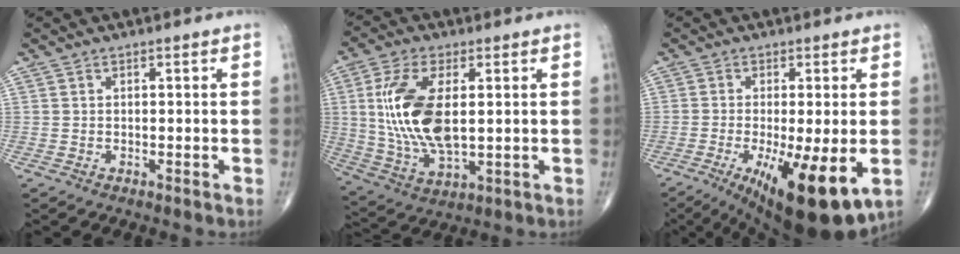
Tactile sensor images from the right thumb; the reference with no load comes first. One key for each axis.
{"total": 15.6, "fx": 1.9, "fy": 7.4, "fz": 13.6, "tx": -0.281, "ty": -0.011, "tz": 0.043}
{"total": 15.5, "fx": -4.7, "fy": 4.1, "fz": 14.2, "tx": -0.201, "ty": -0.027, "tz": -0.059}